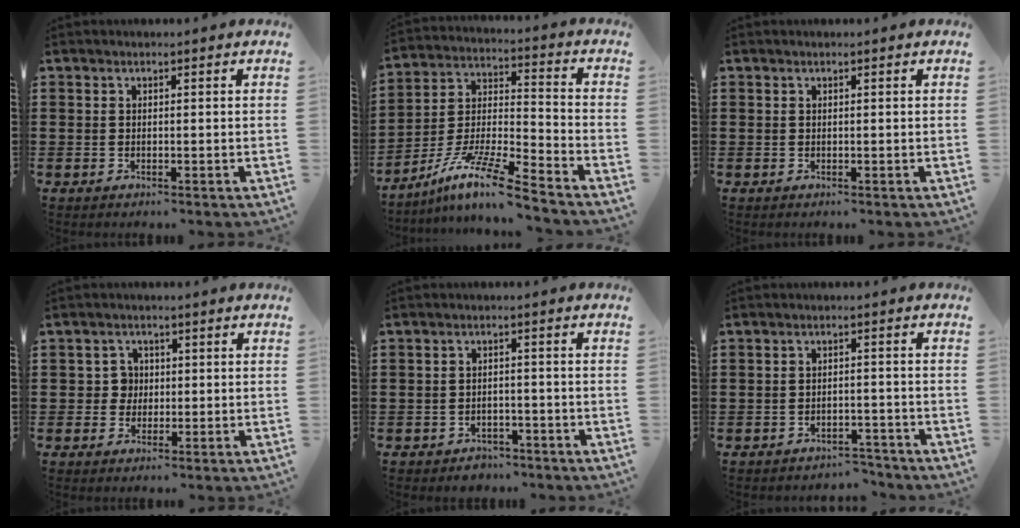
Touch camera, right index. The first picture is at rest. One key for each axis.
{"total": 11.2, "fx": -8.8, "fy": 0.9, "fz": 6.9, "tx": -0.133, "ty": 0.008, "tz": -0.174}
{"total": 0.0}
{"total": 2.8, "fx": -0.1, "fy": 2.6, "fz": 1.0, "tx": -0.030, "ty": 0.009, "tz": -0.005}
{"total": 2.2, "fx": -2.1, "fy": 0.9, "fz": -0.1, "tx": -0.006, "ty": 0.004, "tz": -0.044}
{"total": 2.7, "fx": -2.6, "fy": 0.6, "fz": 0.2, "tx": -0.008, "ty": 0.004, "tz": -0.055}